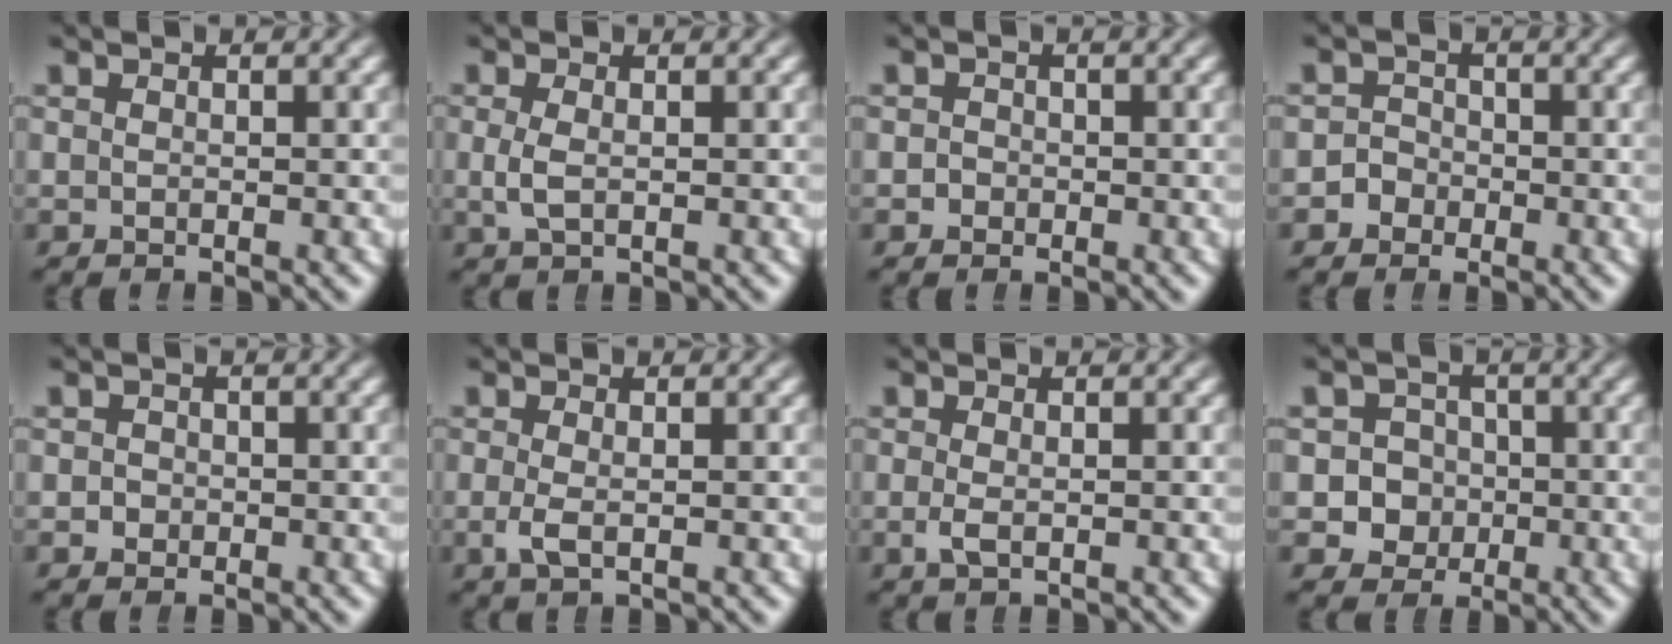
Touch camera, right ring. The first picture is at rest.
{"total": 1.4, "force": [-0.1, 0.5, 1.3], "torque": [-0.045, -0.017, 0.008]}
{"total": 0.9, "force": [-0.4, 0.7, -0.4], "torque": [0.003, -0.011, -0.006]}
{"total": 2.7, "force": [-1.0, 2.5, 0.2], "torque": [-0.016, -0.007, -0.023]}
{"total": 1.0, "force": [-0.3, 0.9, -0.3], "torque": [-0.002, -0.010, -0.006]}
{"total": 1.5, "force": [-0.6, 0.4, 1.3], "torque": [-0.043, -0.020, -0.004]}
{"total": 1.0, "force": [-0.5, 0.3, 0.9], "torque": [-0.033, -0.019, -0.002]}
{"total": 8.6, "force": [-1.7, 8.2, 1.9], "torque": [-0.074, -0.036, -0.026]}